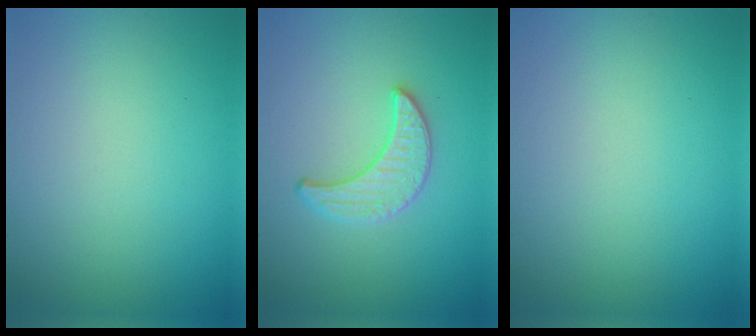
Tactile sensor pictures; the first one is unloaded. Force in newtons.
{"total": 2.0, "press": 2.0, "slide": 0.1}
{"total": 0.0}